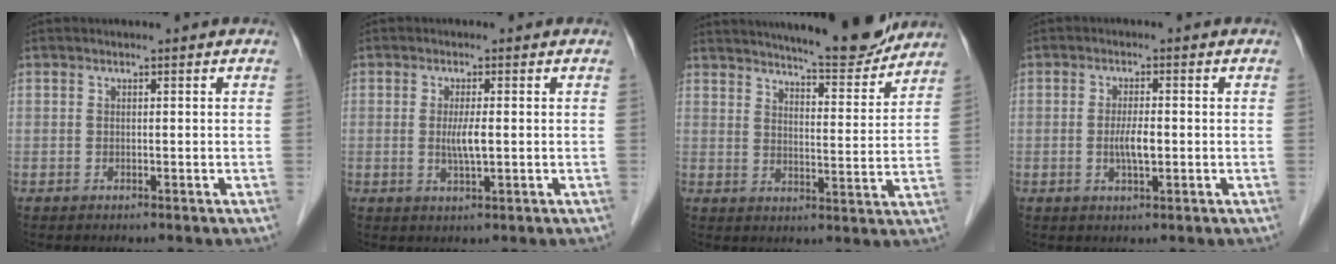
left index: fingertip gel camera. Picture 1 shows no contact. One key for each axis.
{"total": 3.0, "fx": -0.1, "fy": 0.3, "fz": 3.0, "tx": -0.062, "ty": -0.006, "tz": 0.001}
{"total": 13.1, "fx": 12.1, "fy": 1.2, "fz": 4.9, "tx": -0.071, "ty": -0.013, "tz": 0.162}
{"total": 3.3, "fx": -0.5, "fy": 0.8, "fz": 3.2, "tx": -0.064, "ty": -0.001, "tz": -0.008}